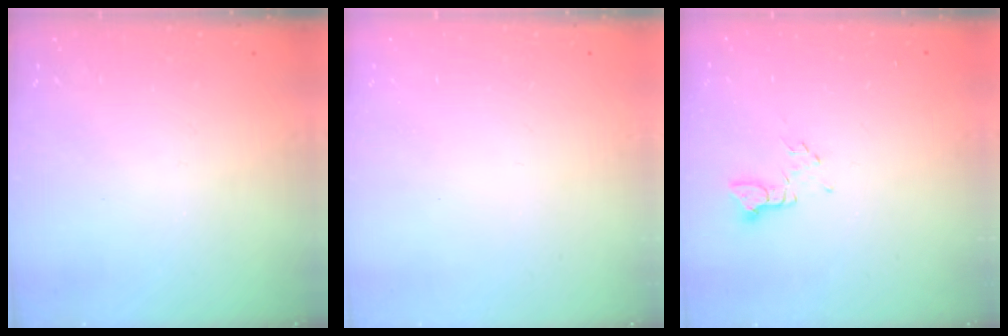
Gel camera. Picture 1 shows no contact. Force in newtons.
{"total": 0.0}
{"total": 4.5, "press": 4.4, "slide": 0.7}